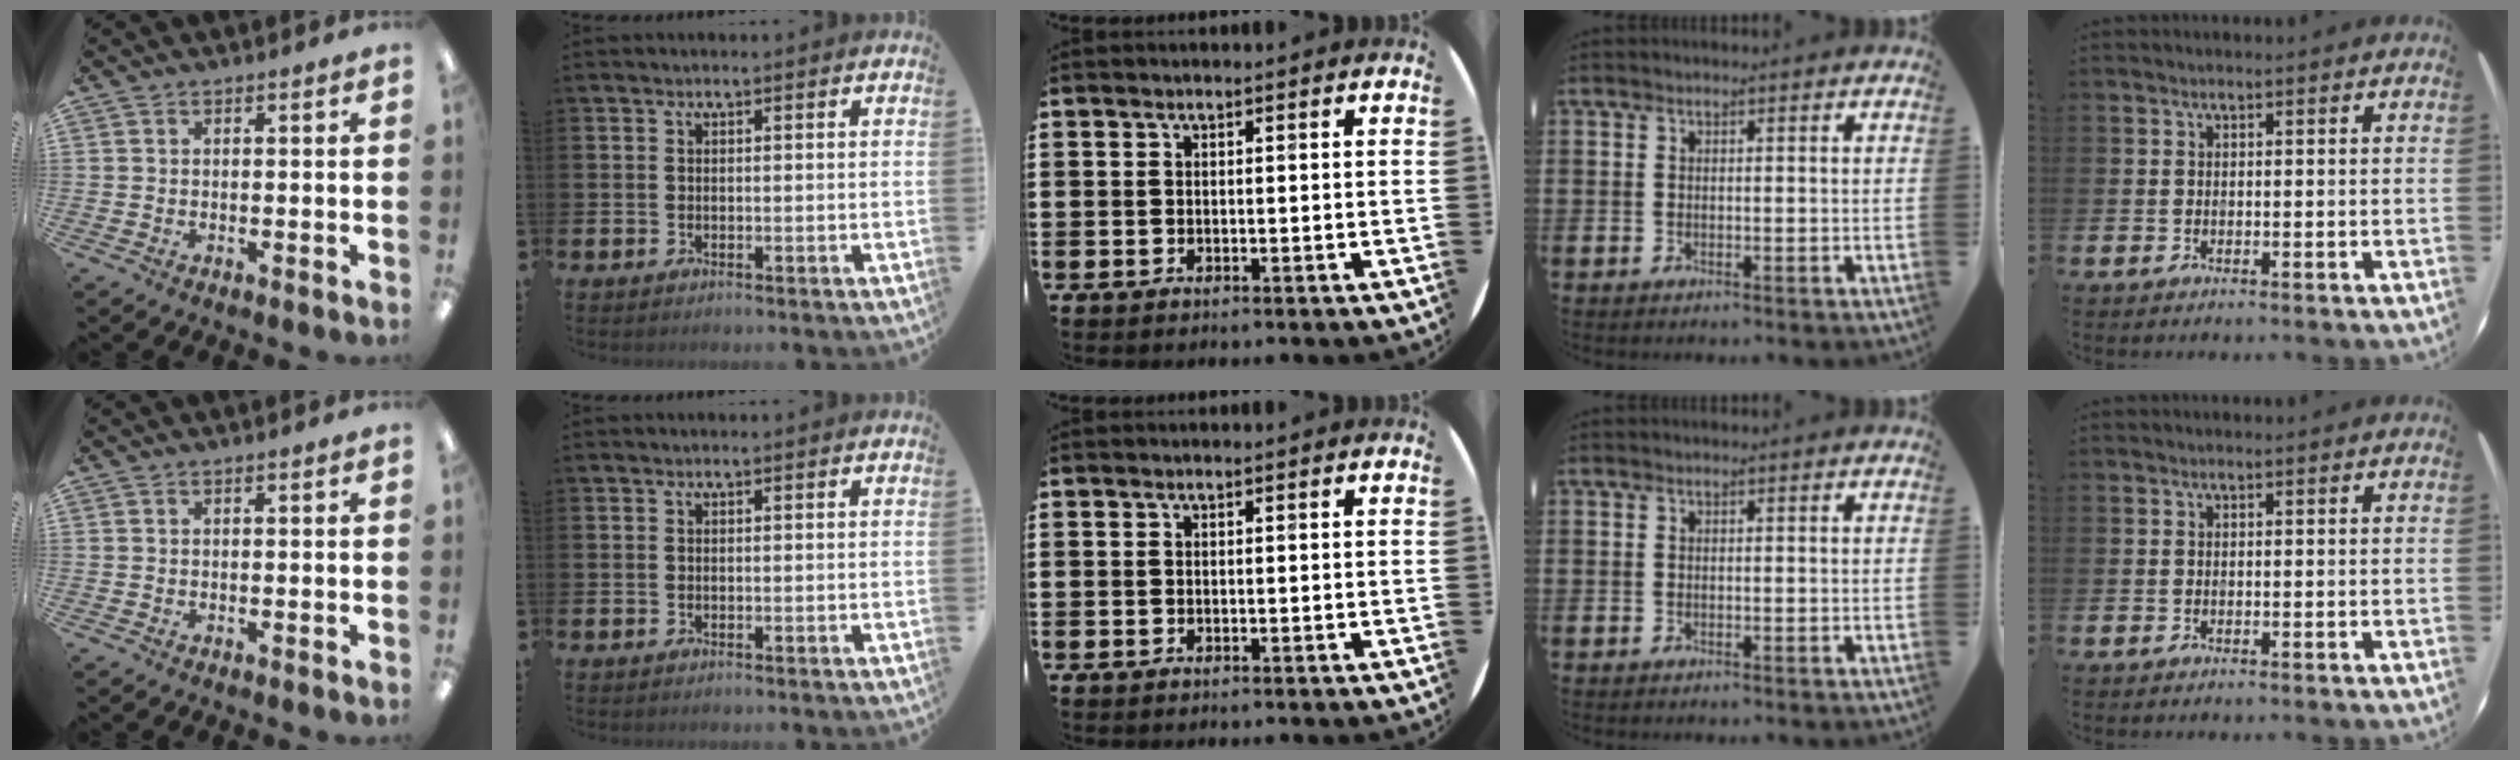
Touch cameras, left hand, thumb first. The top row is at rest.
{}